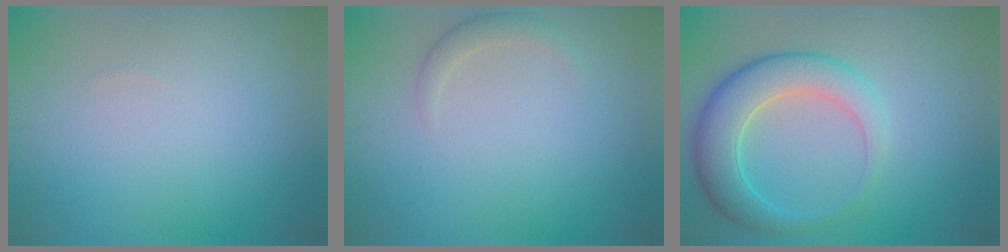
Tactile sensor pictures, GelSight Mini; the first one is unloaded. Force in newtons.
{"total": 1.2, "press": 1.2, "slide": 0.0}
{"total": 5.6, "press": 5.6, "slide": 0.3}